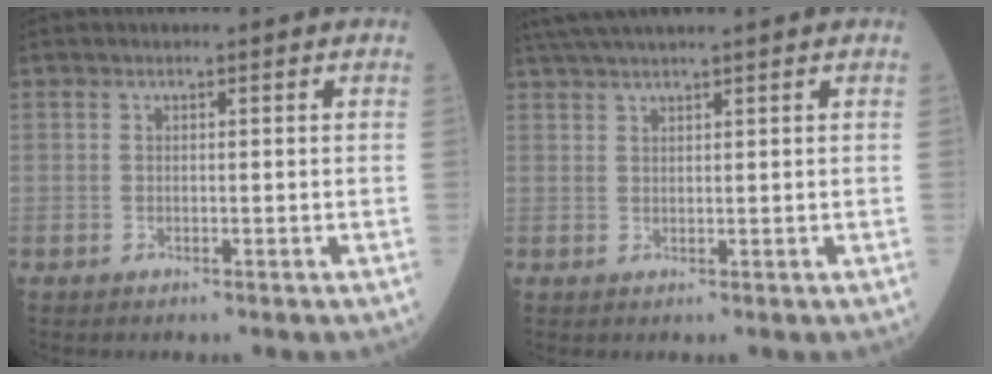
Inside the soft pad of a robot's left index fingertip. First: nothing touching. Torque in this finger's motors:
{"motor_torque": [0.88, -1.26, 0.40, 0.12]}